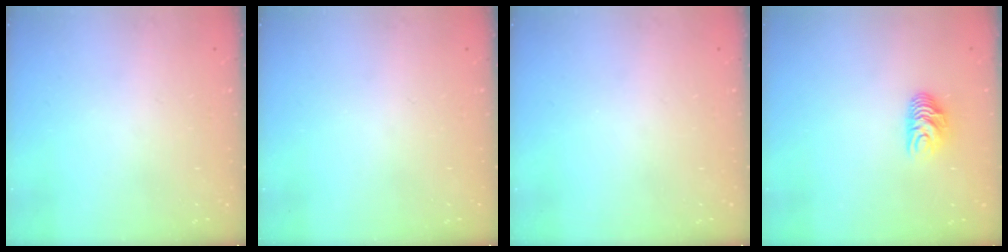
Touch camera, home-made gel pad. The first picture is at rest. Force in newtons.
{"total": 0.0}
{"total": 0.0}
{"total": 7.5, "press": 7.5, "slide": 0.5}